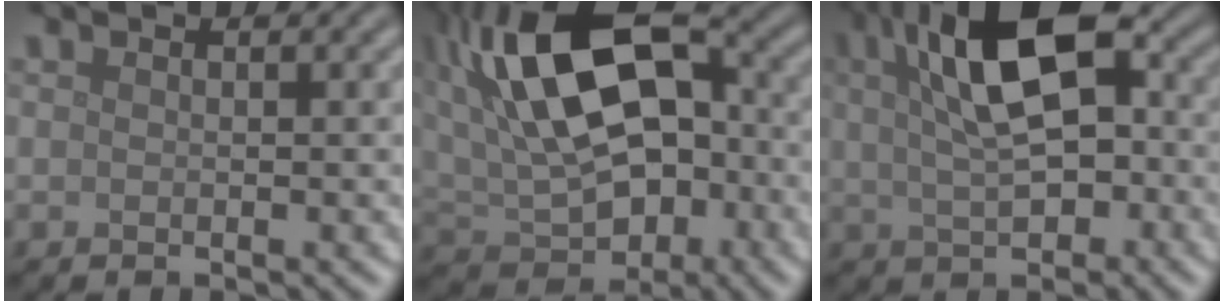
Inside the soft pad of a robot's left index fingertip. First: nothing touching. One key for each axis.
{"total": 14.7, "fx": 2.4, "fy": 8.4, "fz": 11.8, "tx": -0.203, "ty": 0.019, "tz": 0.035}
{"total": 9.8, "fx": 2.1, "fy": 4.8, "fz": 8.3, "tx": -0.148, "ty": 0.019, "tz": 0.025}